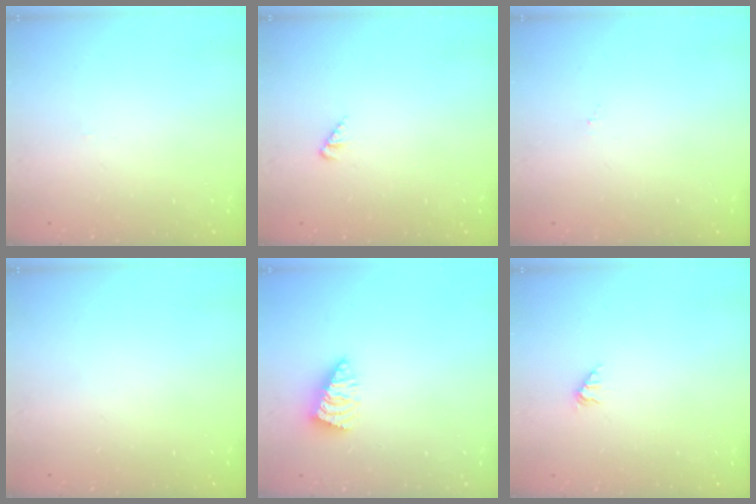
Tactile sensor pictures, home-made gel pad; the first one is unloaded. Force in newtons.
{"total": 1.8, "press": 1.8, "slide": 0.3}
{"total": 0.0}
{"total": 0.0}
{"total": 1.4, "press": 1.4, "slide": 0.3}
{"total": 1.5, "press": 1.4, "slide": 0.3}